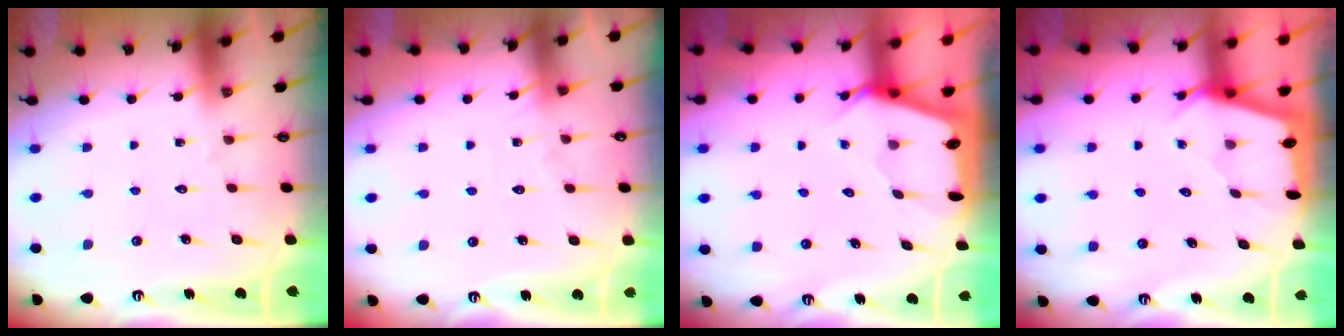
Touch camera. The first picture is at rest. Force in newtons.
{"total": 2.8, "press": 2.8, "slide": 0.4}
{"total": 2.5, "press": 2.4, "slide": 0.3}
{"total": 2.2, "press": 2.2, "slide": 0.3}